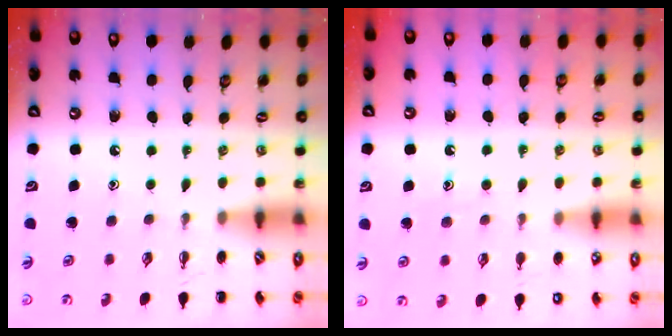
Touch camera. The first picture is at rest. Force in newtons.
{"total": 8.9, "press": 8.8, "slide": 1.3}